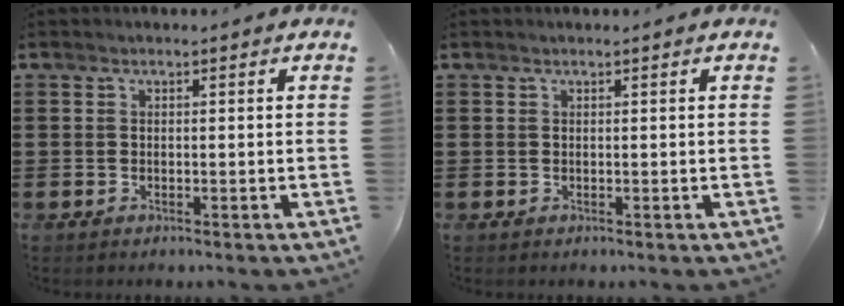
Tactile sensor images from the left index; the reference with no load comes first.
{"total": 0.0}